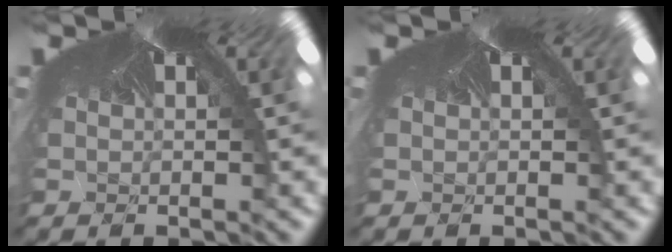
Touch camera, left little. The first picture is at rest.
{"total": 0.0}